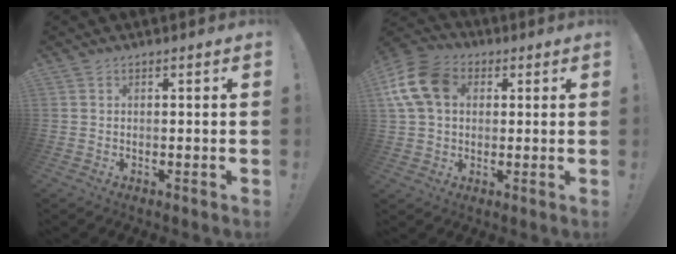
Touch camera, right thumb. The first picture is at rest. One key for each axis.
{"total": 14.2, "fx": 3.4, "fy": 10.6, "fz": 8.9, "tx": -0.175, "ty": 0.005, "tz": 0.067}